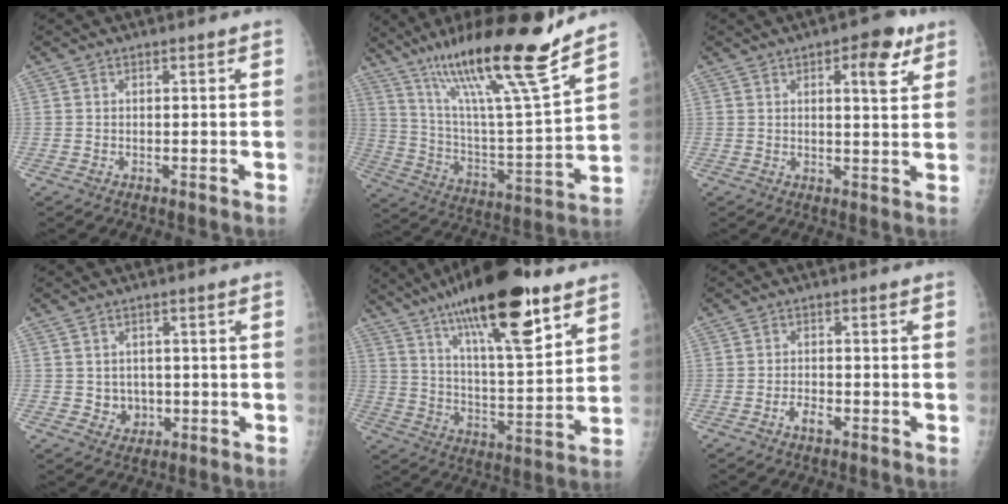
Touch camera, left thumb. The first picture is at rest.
{"total": 24.1, "force": [16.8, 2.1, 17.1], "torque": [-0.269, -0.071, 0.293]}
{"total": 7.4, "force": [3.7, 2.7, 5.8], "torque": [-0.060, -0.014, 0.044]}
{"total": 3.5, "force": [-0.2, 3.2, 1.3], "torque": [-0.002, 0.001, 0.005]}
{"total": 23.8, "force": [14.4, 6.6, 17.8], "torque": [-0.278, -0.048, 0.238]}
{"total": 2.3, "force": [-1.3, 1.1, 1.5], "torque": [-0.027, 0.006, -0.025]}